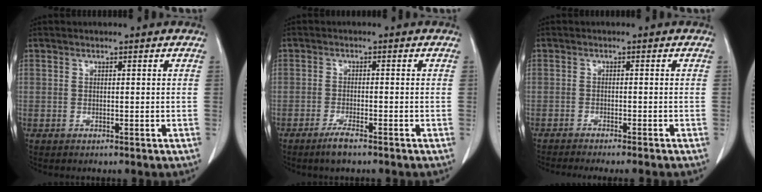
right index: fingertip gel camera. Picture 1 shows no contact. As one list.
[{"total": 3.0, "force": [-2.2, 0.3, 2.0], "torque": [-0.043, -0.004, -0.041]}, {"total": 8.3, "force": [-7.2, 0.5, 4.0], "torque": [-0.038, -0.014, -0.100]}]